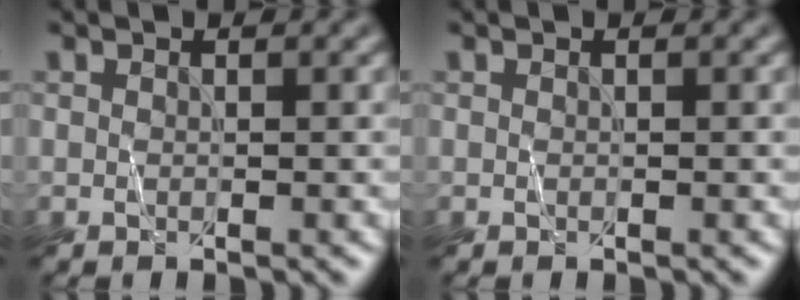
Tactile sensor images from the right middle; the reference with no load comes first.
{"total": 0.0}